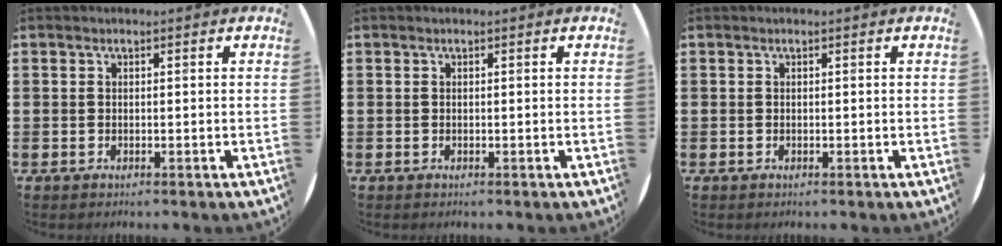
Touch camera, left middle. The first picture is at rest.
{"total": 0.0}
{"total": 0.0}